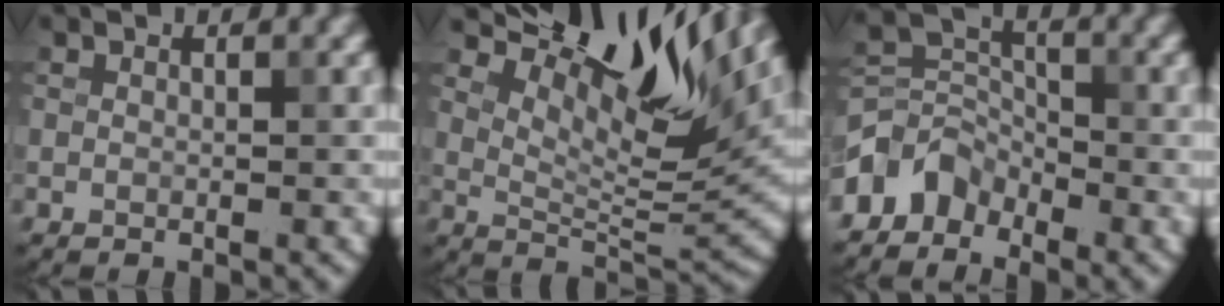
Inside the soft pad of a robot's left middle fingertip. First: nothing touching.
{"total": 11.1, "force": [7.4, 3.4, 7.5], "torque": [-0.118, 0.008, 0.131]}
{"total": 3.2, "force": [-2.4, 2.0, 0.6], "torque": [-0.008, 0.009, -0.057]}